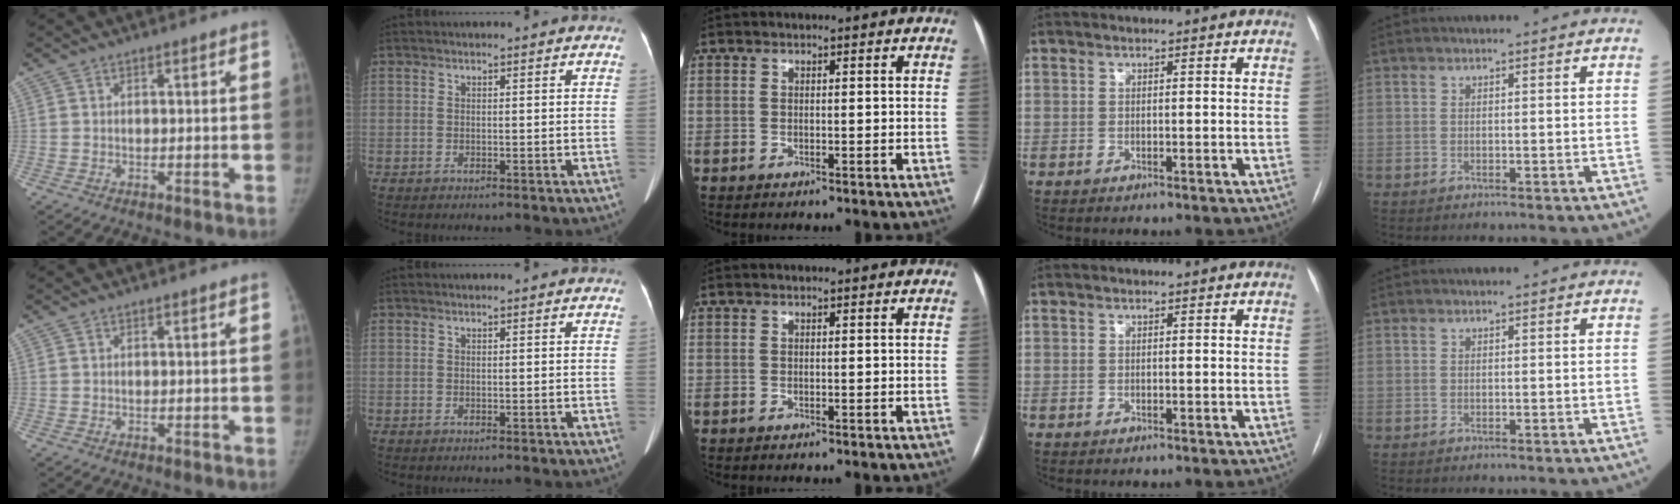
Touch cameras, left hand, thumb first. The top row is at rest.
{}